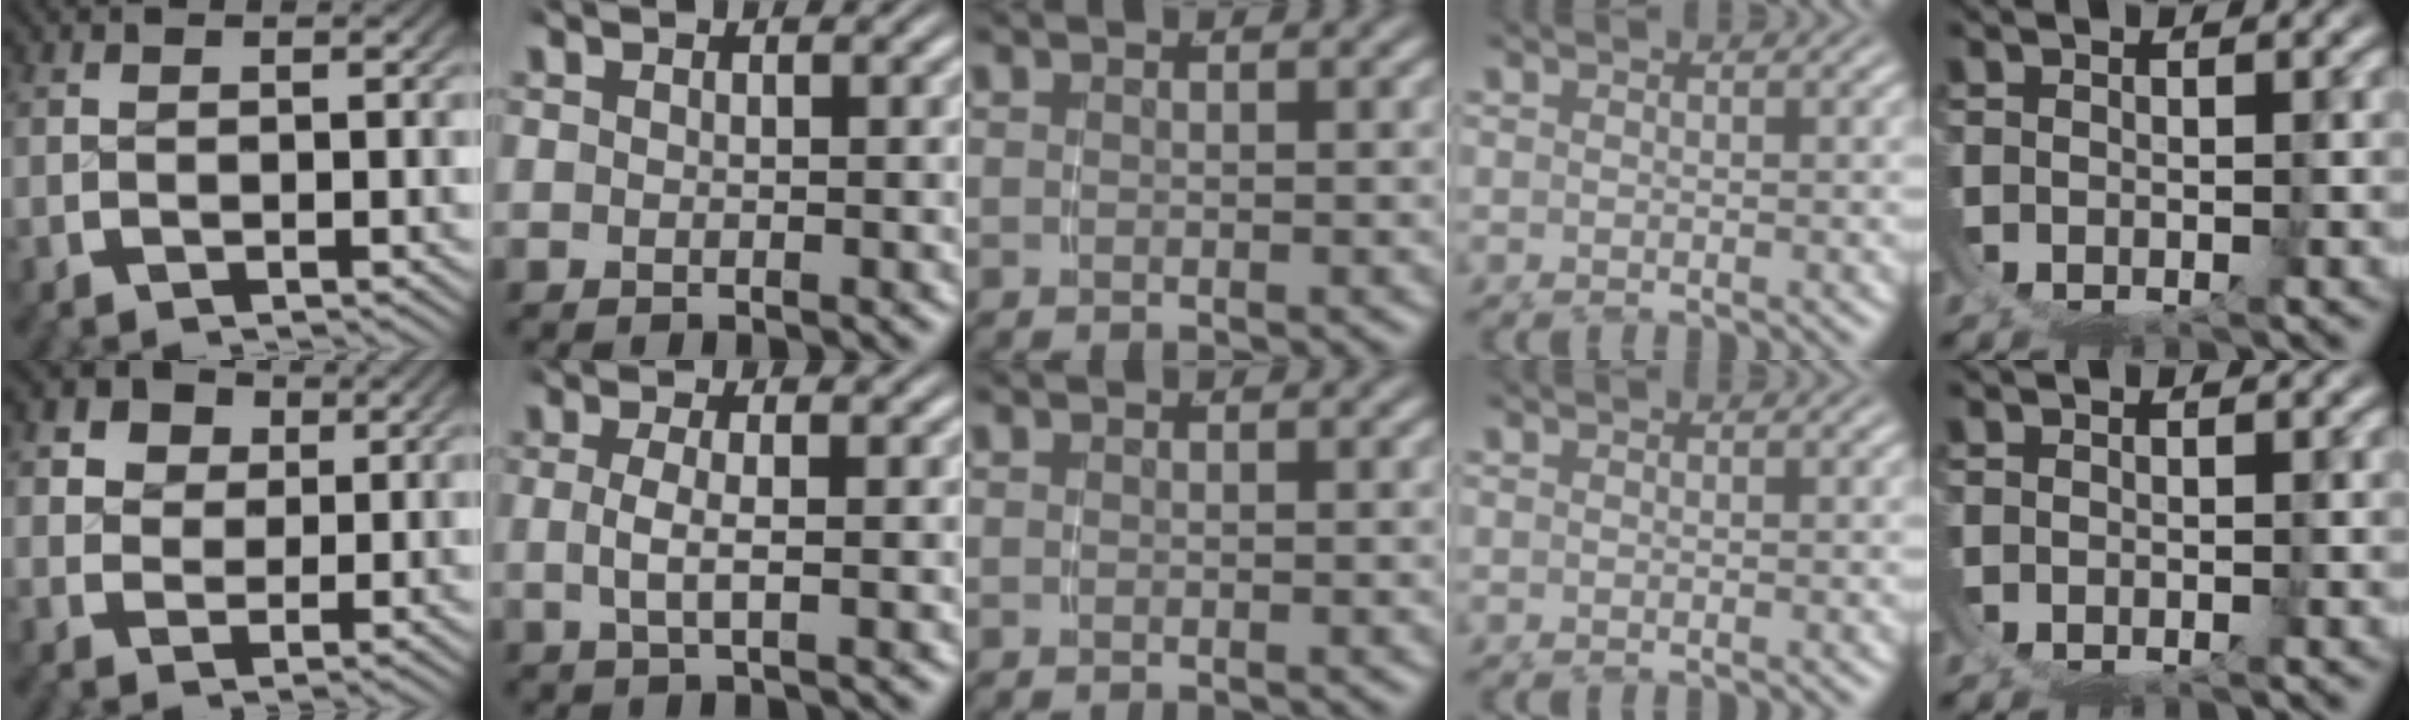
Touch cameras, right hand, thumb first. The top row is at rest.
{"thumb": {"total": 4.6, "force": [1.4, 3.9, 1.9], "torque": [-0.033, -0.011, 0.024]}, "index": {"total": 2.1, "force": [-0.1, 0.2, 2.0], "torque": [-0.049, -0.010, 0.005]}}